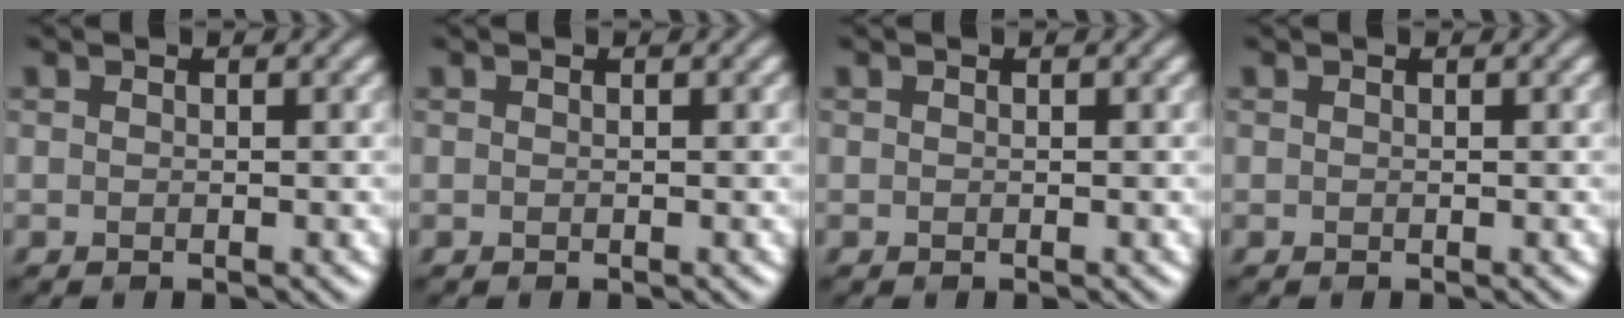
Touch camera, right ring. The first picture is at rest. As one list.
[{"total": 0.0}, {"total": 0.0}, {"total": 0.0}]